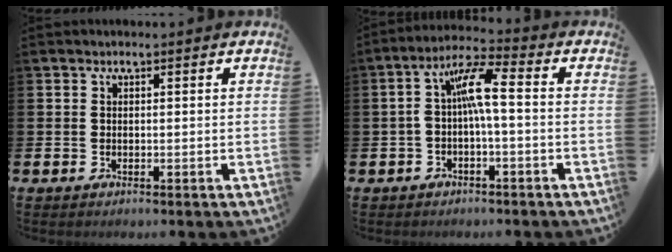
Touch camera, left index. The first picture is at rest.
{"total": 7.1, "force": [0.5, 2.1, 6.7], "torque": [-0.140, 0.009, 0.002]}